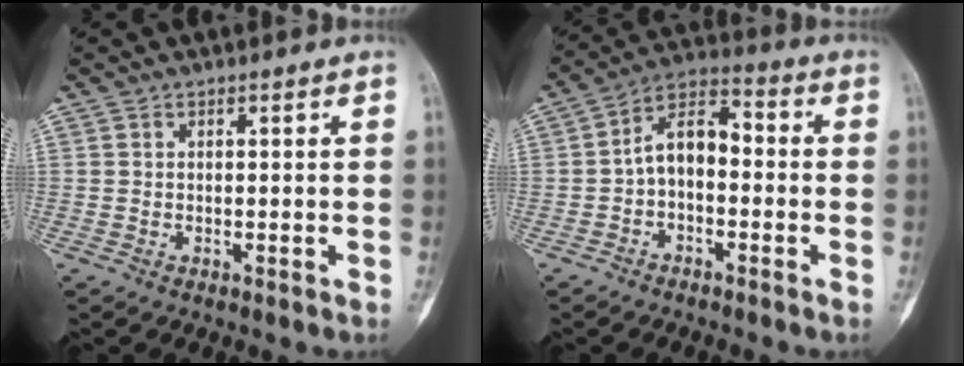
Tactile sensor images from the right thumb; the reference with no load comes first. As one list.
[{"total": 8.6, "force": [-1.2, 5.2, 6.7], "torque": [-0.099, 0.041, -0.037]}]